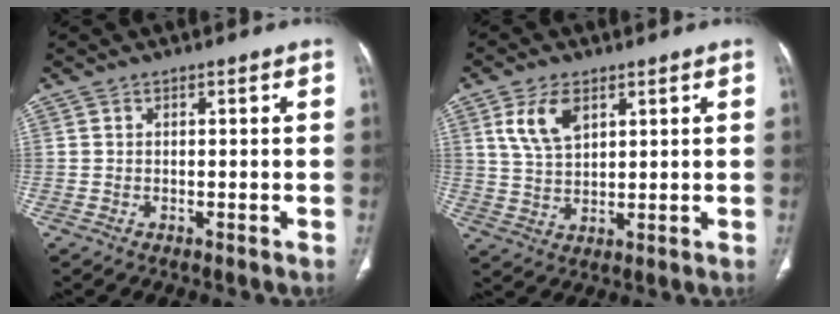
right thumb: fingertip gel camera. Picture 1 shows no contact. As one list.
[{"total": 7.5, "force": [3.4, 4.1, 5.2], "torque": [-0.093, -0.012, 0.072]}]